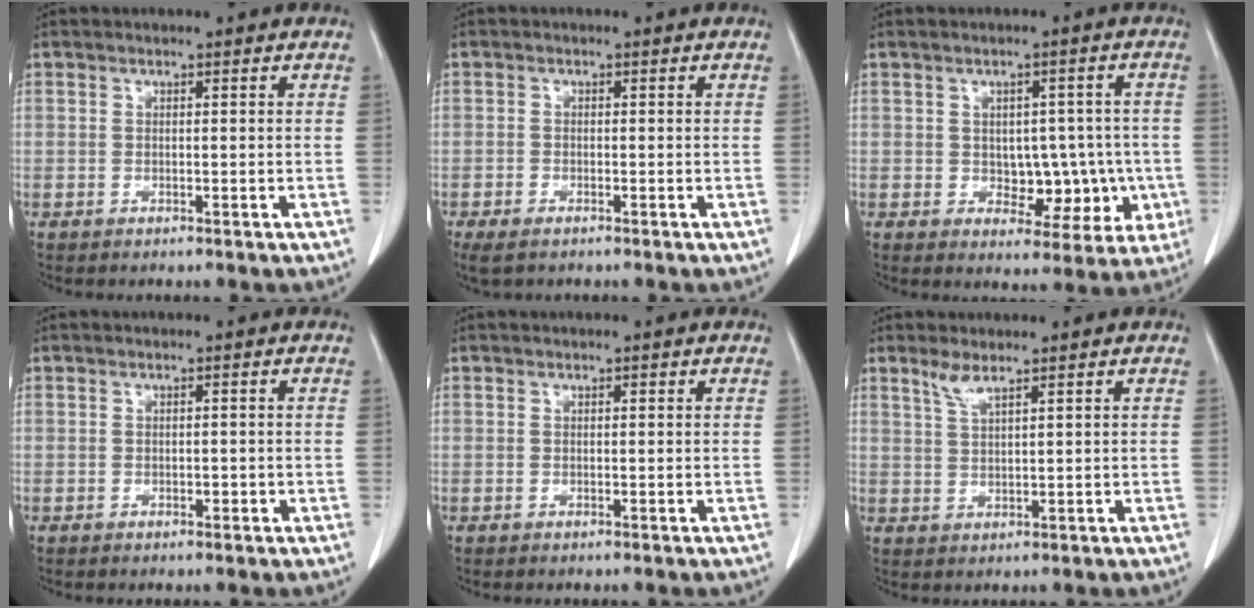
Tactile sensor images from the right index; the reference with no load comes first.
{"total": 5.0, "force": [-3.2, 2.5, 2.9], "torque": [-0.059, -0.011, -0.052]}
{"total": 10.5, "force": [-1.5, 6.9, 7.8], "torque": [-0.089, 0.027, 0.001]}
{"total": 1.4, "force": [-0.4, 0.9, 1.0], "torque": [-0.019, 0.004, -0.002]}
{"total": 0.0}
{"total": 3.0, "force": [2.2, 0.6, 2.1], "torque": [-0.046, 0.003, 0.049]}